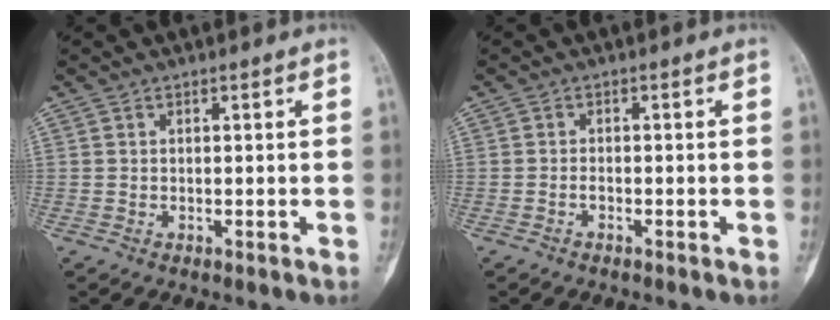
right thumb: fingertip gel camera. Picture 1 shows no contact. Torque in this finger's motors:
{"motor_torque": [-0.52, 0.20, 0.01, -0.05, -0.04]}